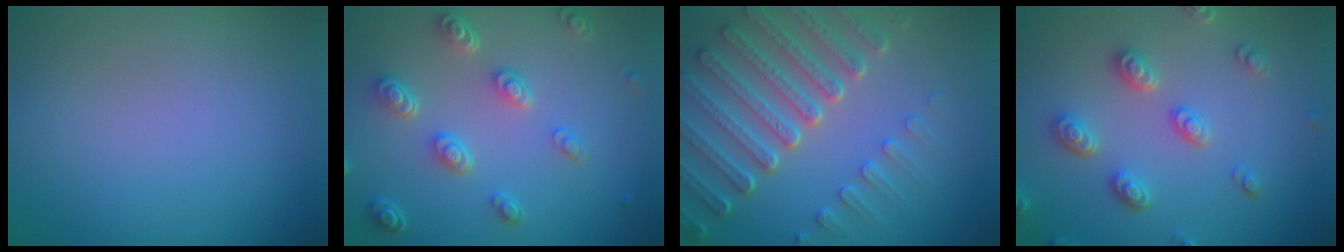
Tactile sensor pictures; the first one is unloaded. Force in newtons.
{"total": 4.6, "press": 3.4, "slide": 3.0}
{"total": 7.4, "press": 5.6, "slide": 4.9}
{"total": 3.5, "press": 3.2, "slide": 1.4}